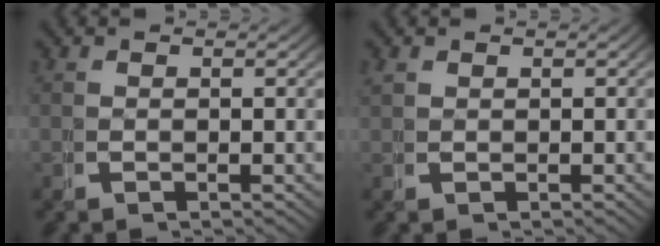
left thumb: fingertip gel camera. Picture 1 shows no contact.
{"total": 0.8, "force": [0.6, 0.5, 0.3], "torque": [-0.003, -0.001, 0.016]}